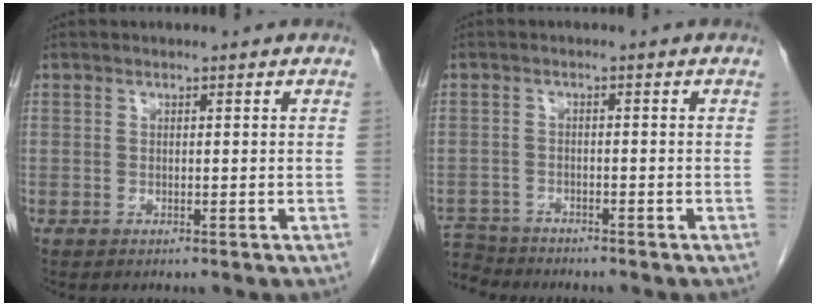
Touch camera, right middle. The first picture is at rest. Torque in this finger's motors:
{"motor_torque": [-0.17, -0.13, -0.09, -0.04]}